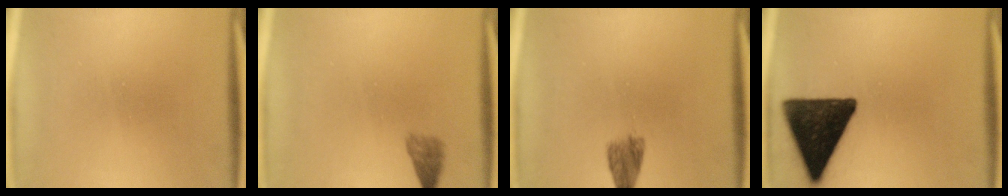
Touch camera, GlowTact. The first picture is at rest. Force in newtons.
{"total": 2.4}
{"total": 2.1}
{"total": 16.3}